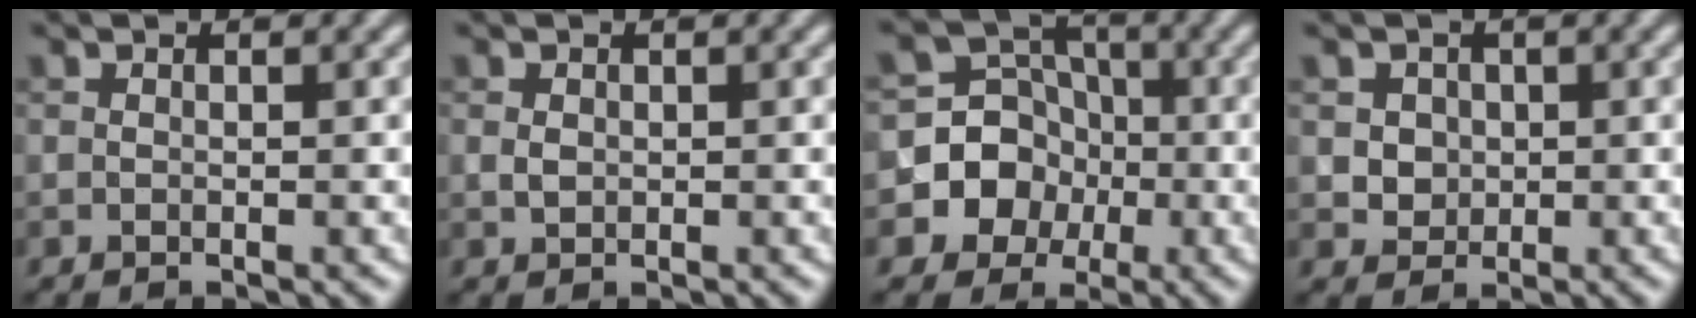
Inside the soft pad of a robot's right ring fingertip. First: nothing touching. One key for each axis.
{"total": 0.8, "fx": 0.1, "fy": 0.7, "fz": 0.5, "tx": -0.012, "ty": 0.000, "tz": 0.002}
{"total": 8.6, "fx": -2.6, "fy": 8.0, "fz": 1.8, "tx": -0.022, "ty": 0.011, "tz": -0.069}
{"total": 2.8, "fx": 0.8, "fy": 2.4, "fz": 1.1, "tx": -0.018, "ty": 0.005, "tz": 0.020}